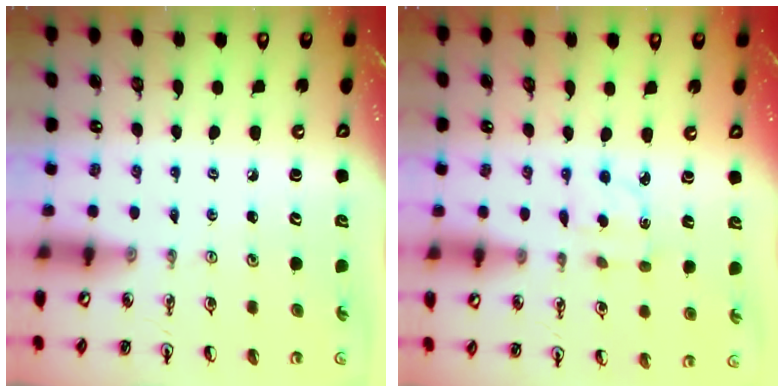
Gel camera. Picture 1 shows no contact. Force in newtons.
{"total": 2.6, "press": 2.5, "slide": 0.7}